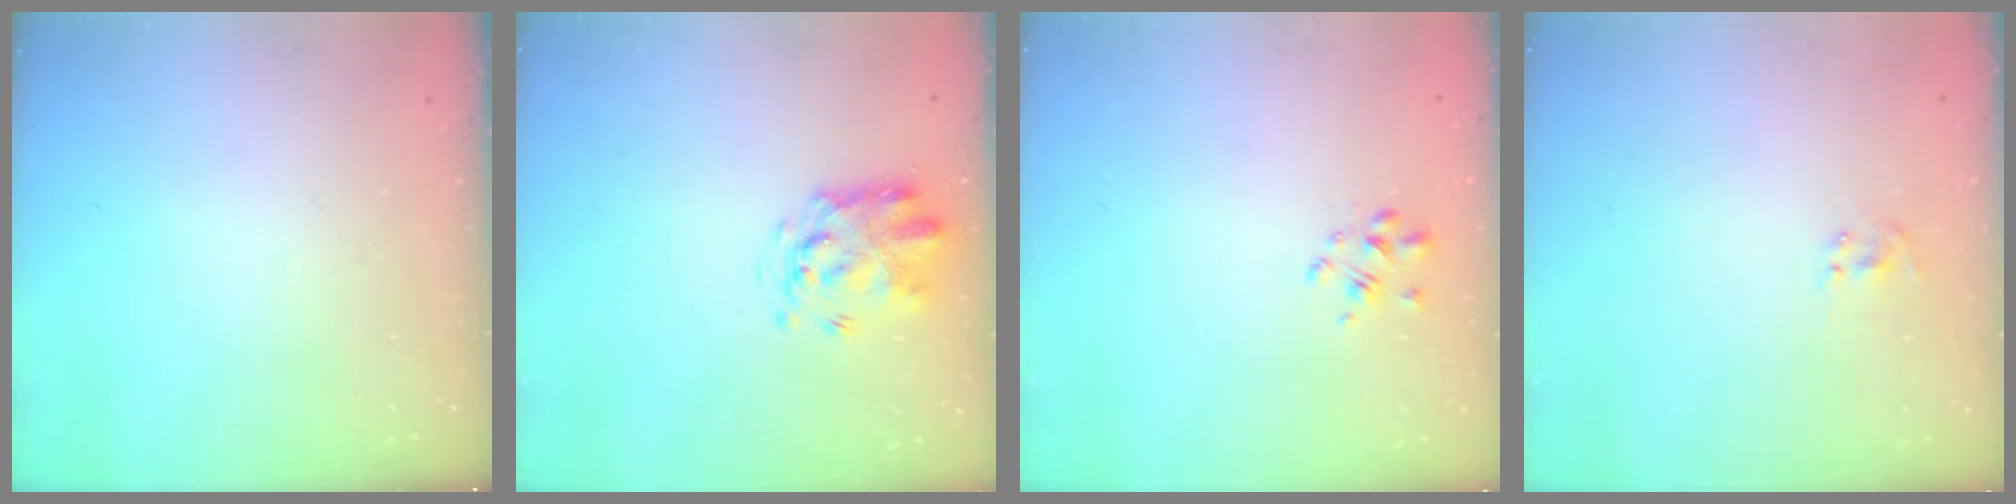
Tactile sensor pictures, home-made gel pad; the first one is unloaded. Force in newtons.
{"total": 3.2, "press": 3.1, "slide": 0.7}
{"total": 2.5, "press": 2.3, "slide": 1.1}
{"total": 1.5, "press": 1.3, "slide": 0.7}